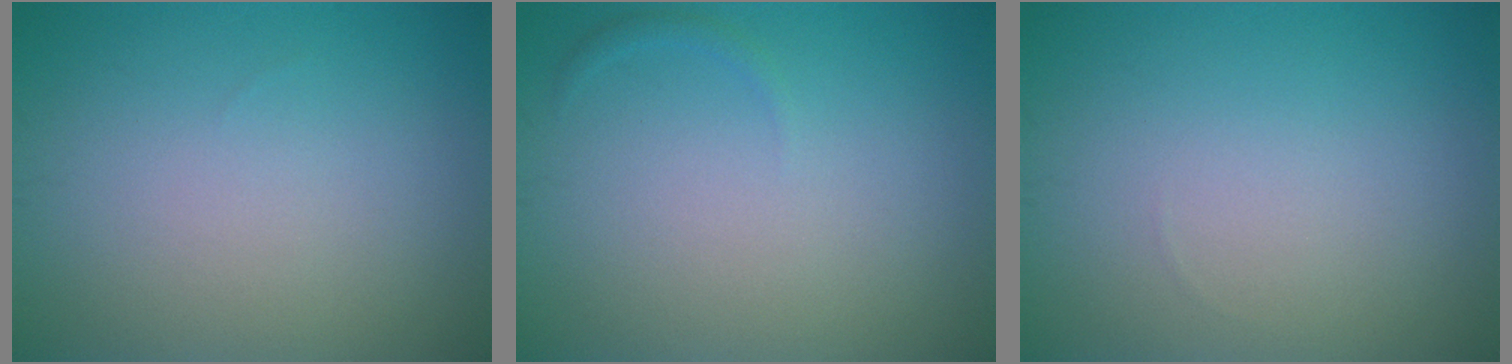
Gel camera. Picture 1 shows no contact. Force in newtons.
{"total": 0.5, "press": 0.5, "slide": 0.1}
{"total": 0.0}